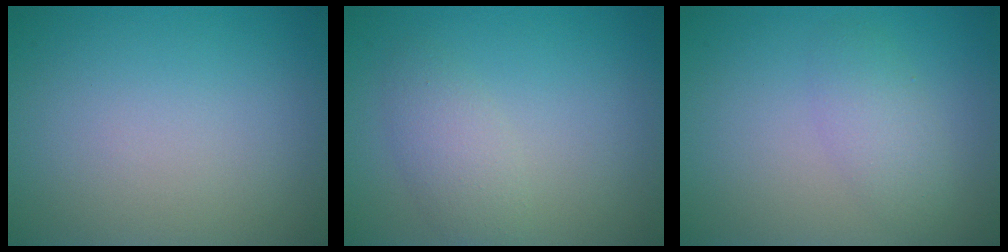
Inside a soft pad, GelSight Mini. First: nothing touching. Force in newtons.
{"total": 2.4, "press": 2.4, "slide": 0.1}
{"total": 2.4, "press": 2.4, "slide": 0.1}